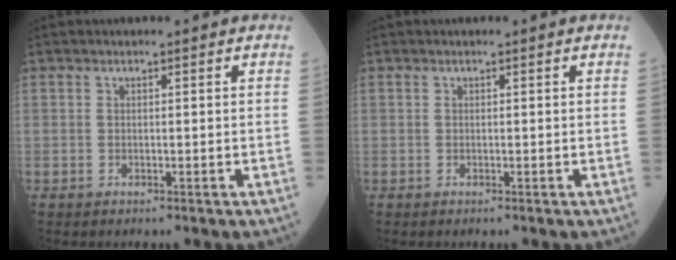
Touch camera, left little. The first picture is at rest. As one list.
[{"total": 0.0}]